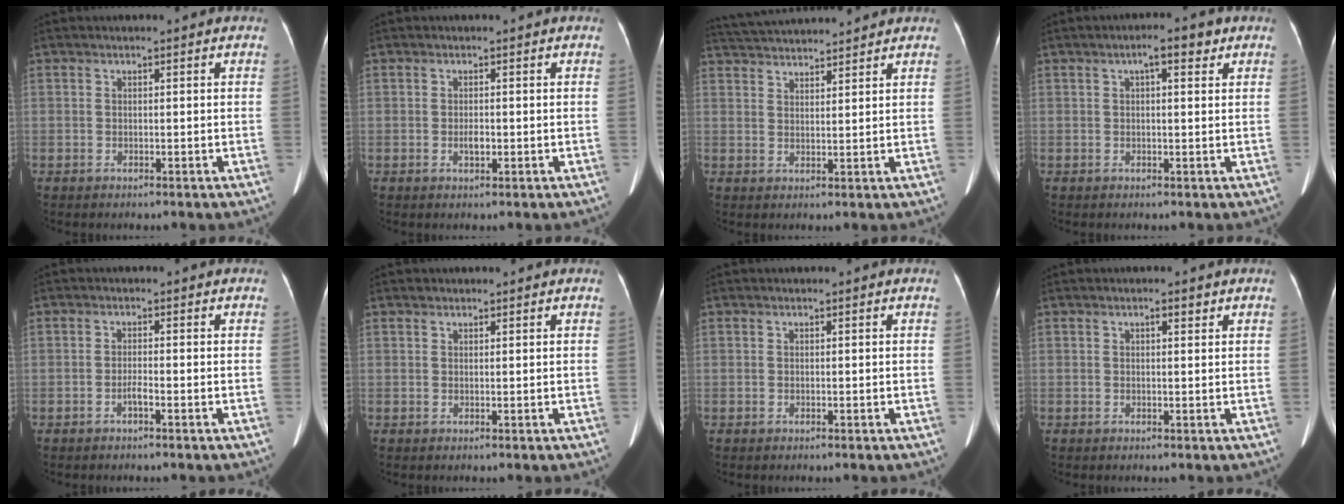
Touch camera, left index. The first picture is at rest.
{"total": 1.0, "force": [-0.4, 0.4, 0.7], "torque": [-0.008, -0.004, -0.002]}
{"total": 11.7, "force": [11.0, 0.8, 3.8], "torque": [-0.076, 0.027, 0.173]}
{"total": 3.2, "force": [1.3, 0.7, 2.9], "torque": [-0.041, 0.003, 0.020]}
{"total": 1.2, "force": [-1.1, -0.2, 0.6], "torque": [-0.006, -0.006, -0.016]}
{"total": 0.5, "force": [0.5, 0.2, 0.1], "torque": [-0.006, 0.002, 0.013]}
{"total": 0.0}
{"total": 0.7, "force": [0.2, 0.1, 0.7], "torque": [-0.007, -0.007, 0.006]}